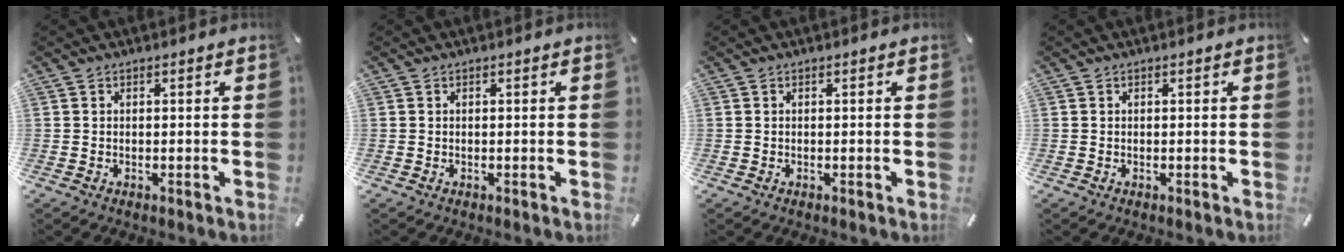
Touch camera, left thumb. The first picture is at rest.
{"total": 0.0}
{"total": 0.0}
{"total": 0.0}